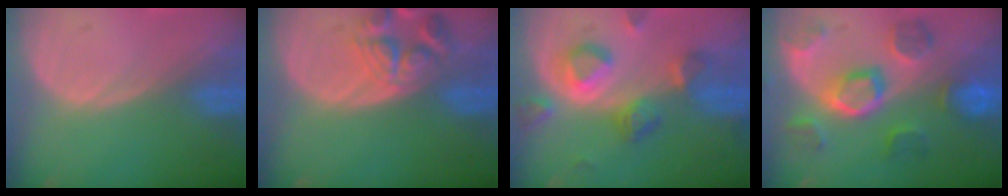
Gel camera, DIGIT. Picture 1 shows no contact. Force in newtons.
{"total": 6.9, "press": 6.3, "slide": 2.7}
{"total": 7.2, "press": 7.1, "slide": 1.0}
{"total": 9.1, "press": 9.0, "slide": 1.4}